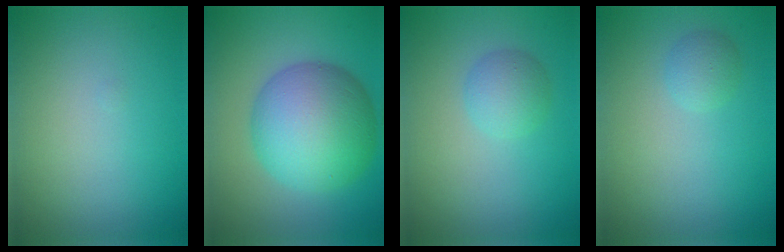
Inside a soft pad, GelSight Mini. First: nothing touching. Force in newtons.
{"total": 10.6, "press": 10.6, "slide": 0.1}
{"total": 2.4, "press": 2.4, "slide": 0.1}
{"total": 1.4, "press": 1.4, "slide": 0.1}